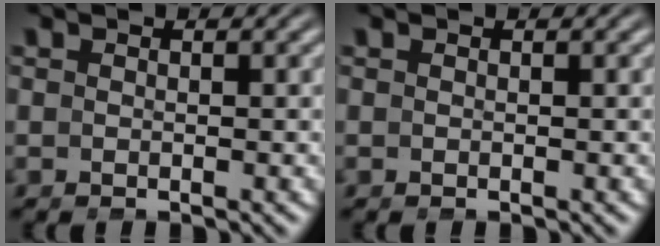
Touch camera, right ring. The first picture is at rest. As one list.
[{"total": 0.0}]